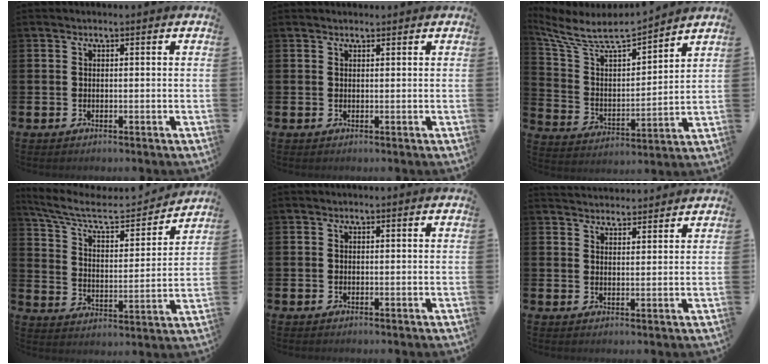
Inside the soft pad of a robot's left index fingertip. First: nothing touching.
{"total": 0.7, "force": [0.7, 0.2, 0.1], "torque": [0.009, -0.003, 0.010]}
{"total": 7.3, "force": [6.7, 2.0, 2.2], "torque": [-0.084, -0.053, 0.113]}
{"total": 8.5, "force": [7.2, 2.7, 3.6], "torque": [-0.108, -0.042, 0.121]}
{"total": 0.0}
{"total": 3.4, "force": [3.4, 0.6, -0.1], "torque": [-0.003, -0.018, 0.063]}